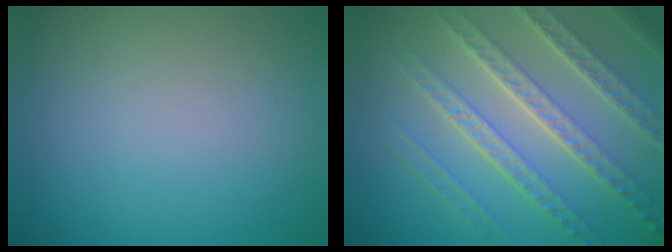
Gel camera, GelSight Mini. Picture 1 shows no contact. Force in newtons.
{"total": 7.8, "press": 5.5, "slide": 5.6}